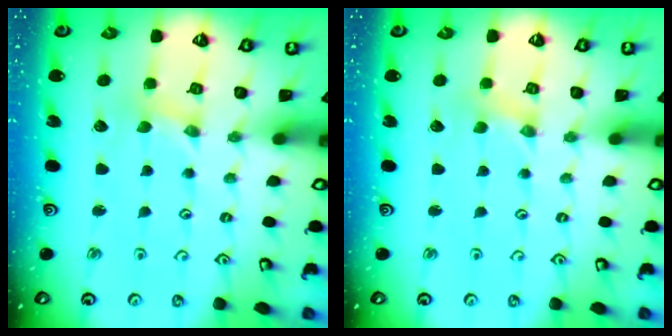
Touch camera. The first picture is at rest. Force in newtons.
{"total": 0.0}